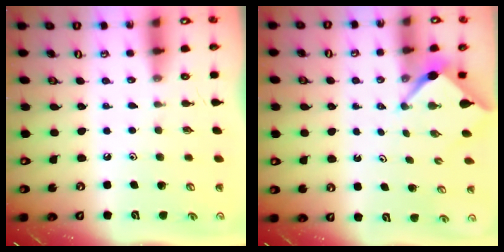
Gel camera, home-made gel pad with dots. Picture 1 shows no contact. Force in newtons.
{"total": 2.7, "press": 2.6, "slide": 0.3}